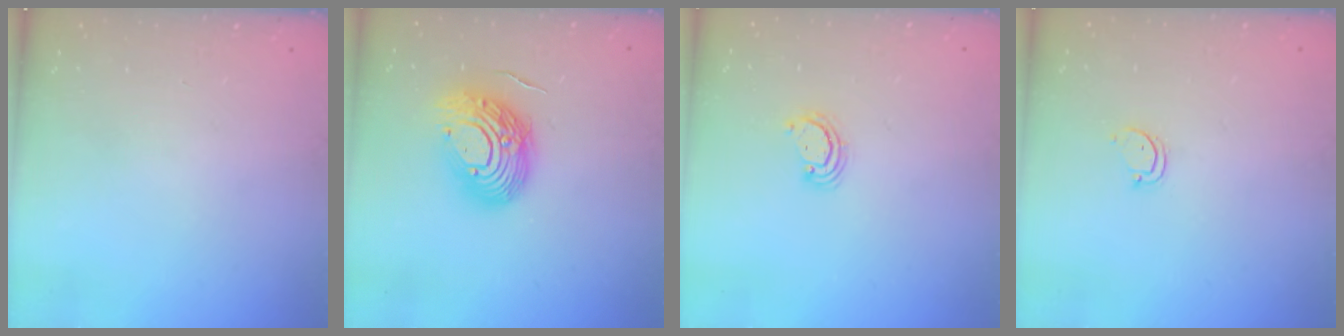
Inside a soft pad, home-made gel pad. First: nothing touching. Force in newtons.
{"total": 14.4, "press": 14.2, "slide": 2.0}
{"total": 2.9, "press": 2.8, "slide": 0.3}
{"total": 2.6, "press": 2.6, "slide": 0.3}